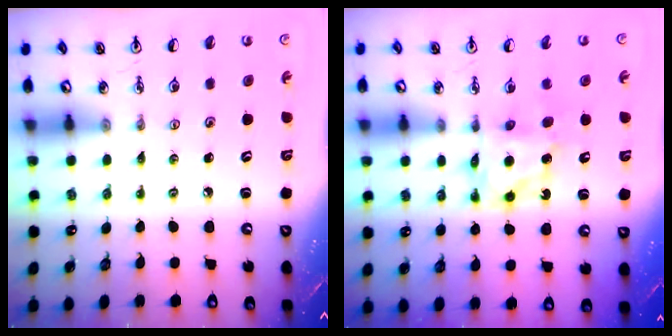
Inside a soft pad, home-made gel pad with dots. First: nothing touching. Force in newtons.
{"total": 8.6, "press": 8.6, "slide": 0.4}